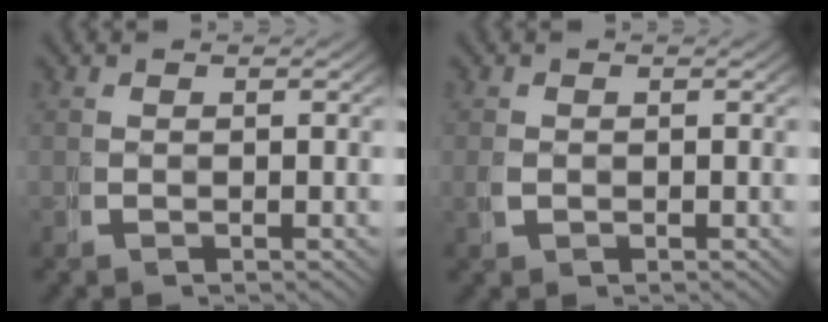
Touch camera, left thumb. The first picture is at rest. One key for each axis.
{"total": 0.7, "fx": -0.2, "fy": 0.7, "fz": 0.1, "tx": -0.009, "ty": -0.008, "tz": 0.003}